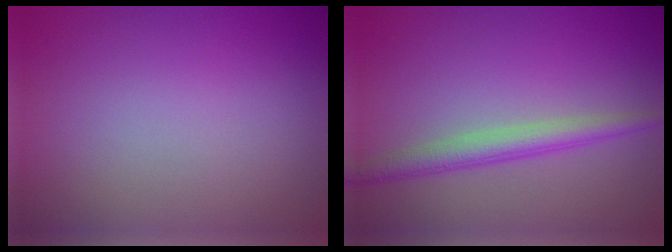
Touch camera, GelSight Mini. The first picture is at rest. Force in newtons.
{"total": 2.9, "press": 2.9, "slide": 0.1}